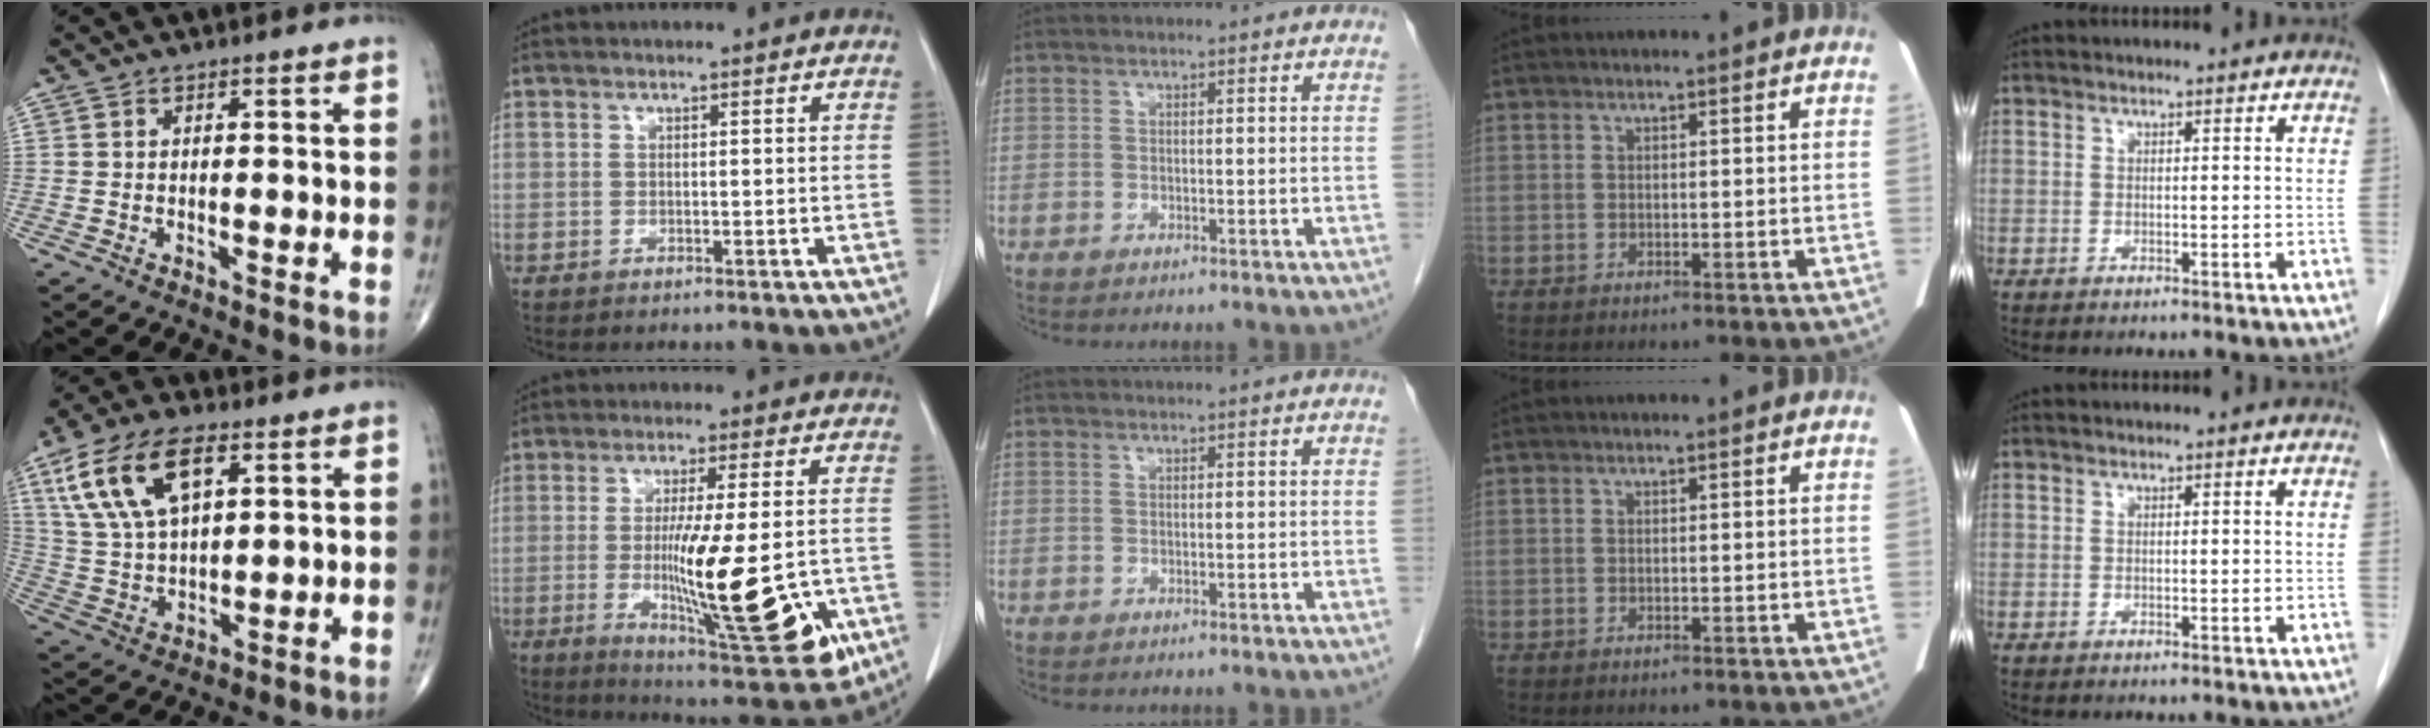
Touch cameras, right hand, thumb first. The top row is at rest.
{"thumb": {"total": 16.4, "force": [7.2, 8.2, 12.3], "torque": [-0.230, -0.010, 0.140]}, "index": {"total": 19.7, "force": [-4.3, 3.1, 18.9], "torque": [-0.271, -0.030, -0.050]}}